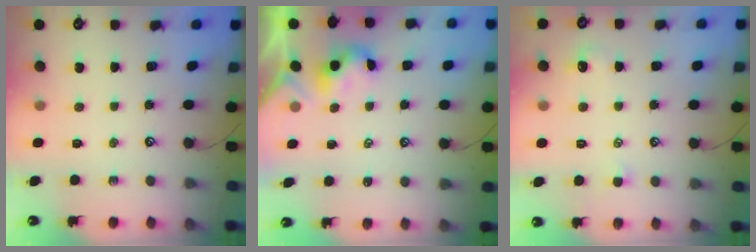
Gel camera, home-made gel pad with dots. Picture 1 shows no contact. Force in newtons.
{"total": 2.0, "press": 2.0, "slide": 0.2}
{"total": 0.8, "press": 0.3, "slide": 0.7}